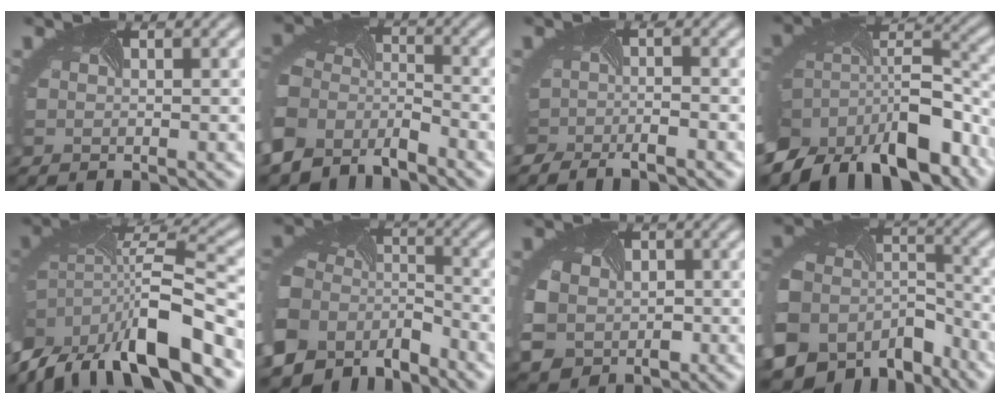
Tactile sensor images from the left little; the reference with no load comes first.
{"total": 7.3, "force": [-5.3, 4.4, 2.5], "torque": [-0.054, -0.020, -0.103]}
{"total": 2.5, "force": [-2.1, 0.9, 1.0], "torque": [-0.012, -0.025, -0.032]}
{"total": 13.9, "force": [-8.2, 7.9, 7.9], "torque": [-0.164, -0.034, -0.114]}
{"total": 11.7, "force": [-6.7, 4.6, 8.5], "torque": [-0.157, -0.013, -0.115]}
{"total": 9.1, "force": [-6.0, 6.1, 3.2], "torque": [-0.084, -0.031, -0.104]}
{"total": 5.7, "force": [-0.9, 4.9, 2.8], "torque": [-0.069, -0.020, -0.008]}
{"total": 15.7, "force": [-9.5, 11.1, 5.7], "torque": [-0.148, -0.044, -0.118]}